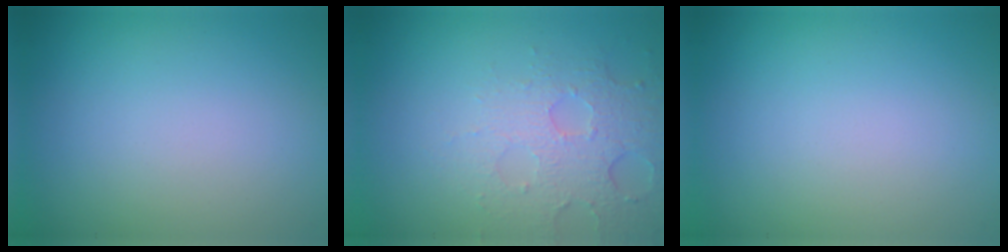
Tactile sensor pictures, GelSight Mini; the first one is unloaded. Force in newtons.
{"total": 4.9, "press": 3.3, "slide": 3.6}
{"total": 0.0}